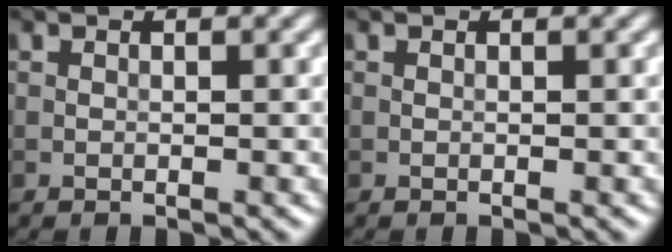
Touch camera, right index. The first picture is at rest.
{"total": 0.0}